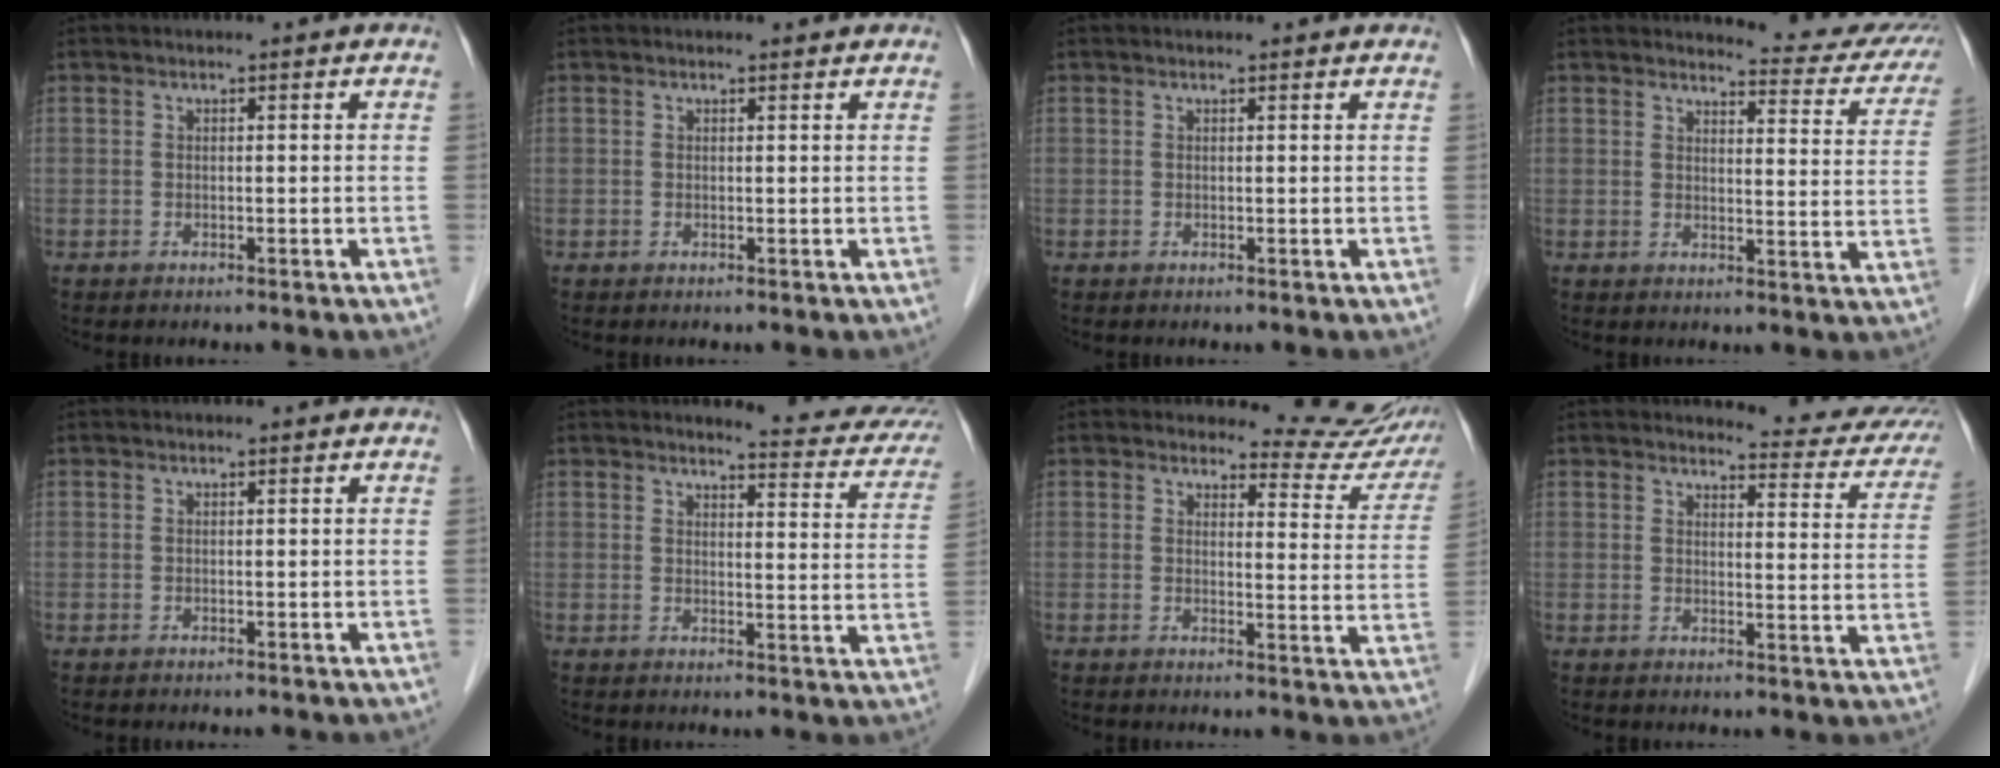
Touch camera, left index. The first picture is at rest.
{"total": 1.0, "force": [1.0, 0.1, 0.1], "torque": [-0.013, 0.001, 0.011]}
{"total": 1.6, "force": [1.6, 0.2, 0.4], "torque": [-0.014, 0.009, 0.015]}
{"total": 12.4, "force": [12.0, 1.8, 2.3], "torque": [-0.003, -0.056, 0.111]}
{"total": 0.0}
{"total": 11.1, "force": [10.5, 1.8, 2.9], "torque": [-0.014, -0.041, 0.094]}
{"total": 11.2, "force": [11.0, 2.1, 0.2], "torque": [0.026, -0.065, 0.097]}
{"total": 12.0, "force": [11.5, 2.0, 2.5], "torque": [-0.004, -0.051, 0.103]}